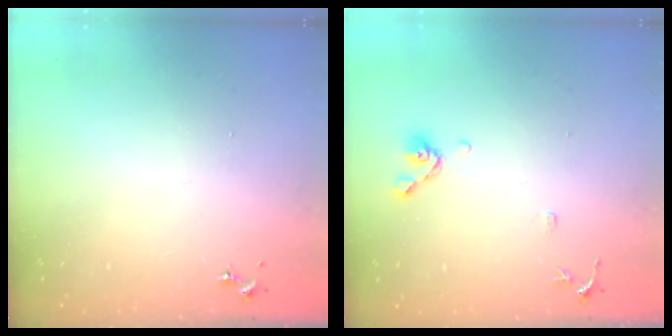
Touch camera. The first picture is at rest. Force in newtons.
{"total": 8.3, "press": 8.0, "slide": 2.1}